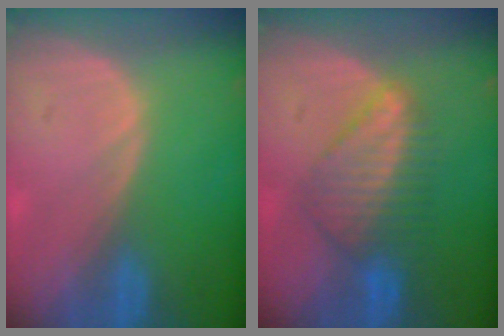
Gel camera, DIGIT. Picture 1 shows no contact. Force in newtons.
{"total": 6.7, "press": 6.6, "slide": 1.3}